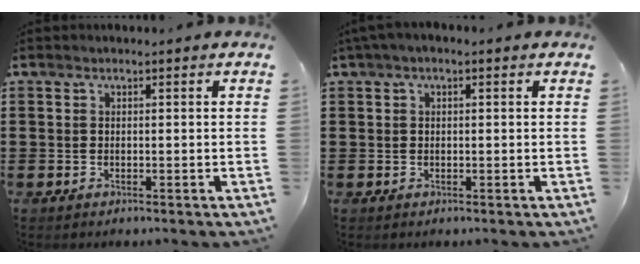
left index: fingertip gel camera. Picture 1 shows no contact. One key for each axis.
{"total": 1.0, "fx": 0.2, "fy": 0.3, "fz": 0.9, "tx": -0.017, "ty": 0.003, "tz": 0.003}